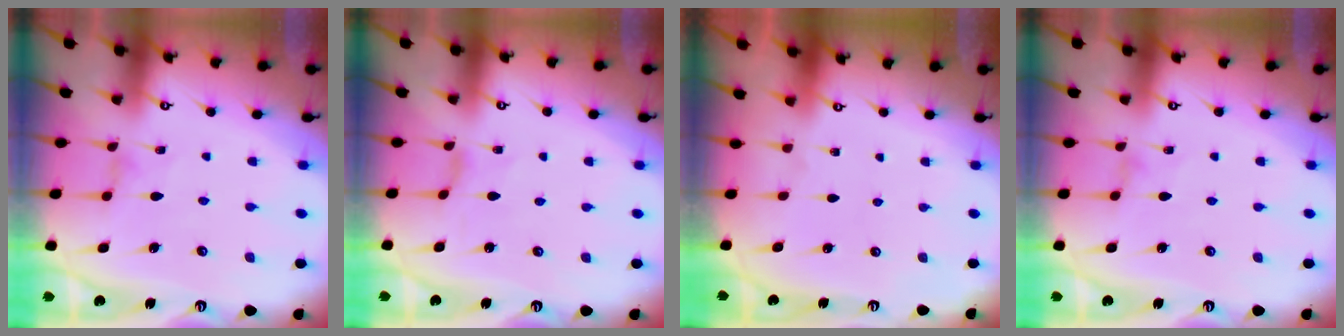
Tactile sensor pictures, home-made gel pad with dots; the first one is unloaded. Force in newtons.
{"total": 1.4, "press": 1.4, "slide": 0.3}
{"total": 0.0}
{"total": 0.8, "press": 0.8, "slide": 0.2}